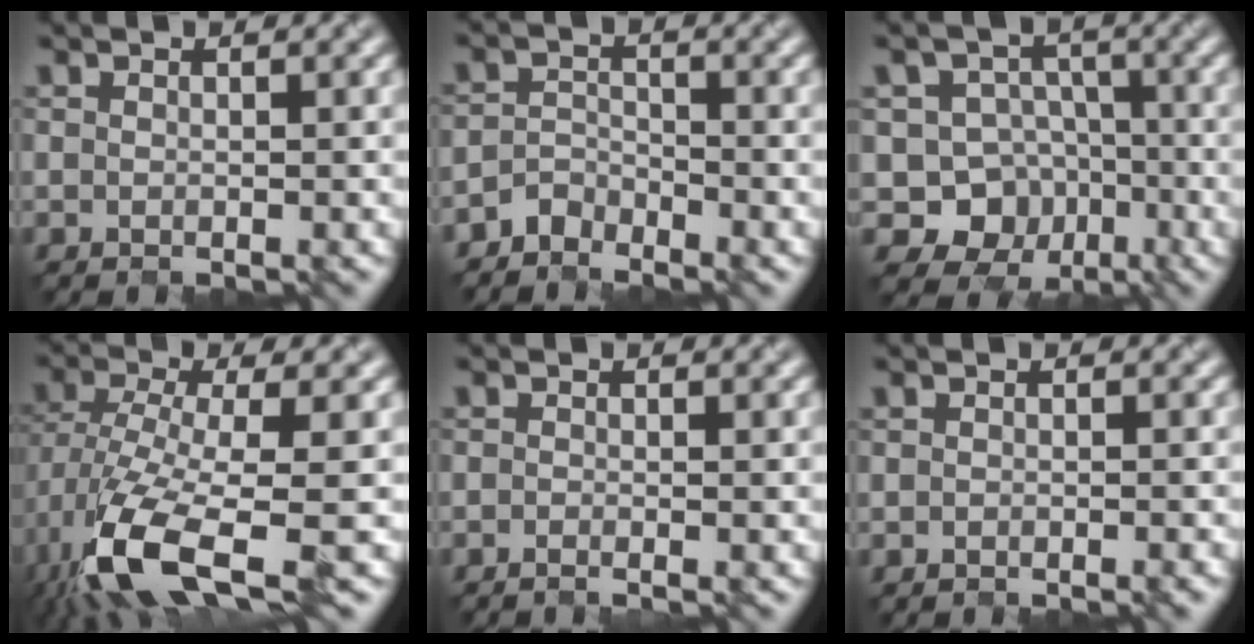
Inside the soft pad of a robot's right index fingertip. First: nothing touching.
{"total": 2.0, "force": [-1.8, 0.7, -0.1], "torque": [0.004, 0.008, -0.040]}
{"total": 8.1, "force": [-3.1, 7.2, 2.1], "torque": [-0.014, 0.001, -0.075]}
{"total": 10.7, "force": [-4.9, 3.9, 8.6], "torque": [-0.183, -0.020, -0.092]}
{"total": 0.9, "force": [-0.6, 0.3, 0.6], "torque": [-0.005, -0.008, -0.012]}
{"total": 0.9, "force": [-0.7, 0.1, 0.5], "torque": [-0.006, -0.003, -0.012]}